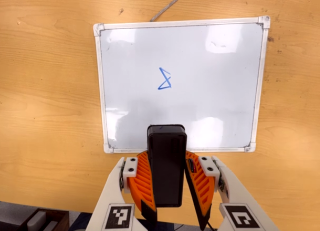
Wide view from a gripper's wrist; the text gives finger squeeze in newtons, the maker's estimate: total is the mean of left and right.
{"total": 10.8, "left": 9.7, "right": 12.0}